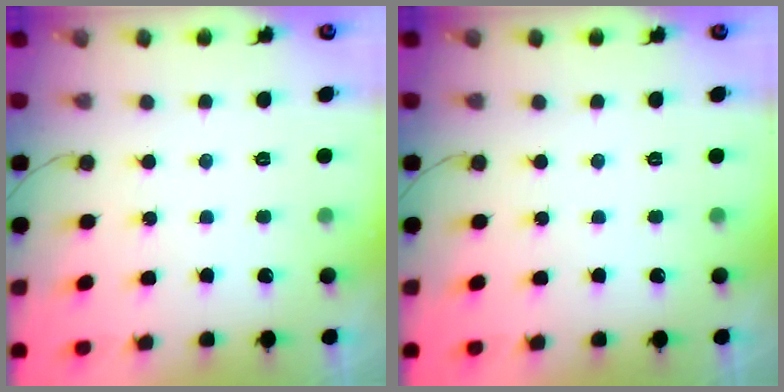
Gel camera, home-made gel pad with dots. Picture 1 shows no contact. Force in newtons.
{"total": 0.0}